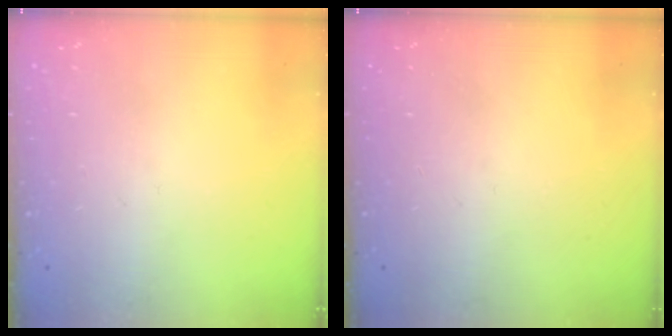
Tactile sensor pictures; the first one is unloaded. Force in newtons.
{"total": 0.0}